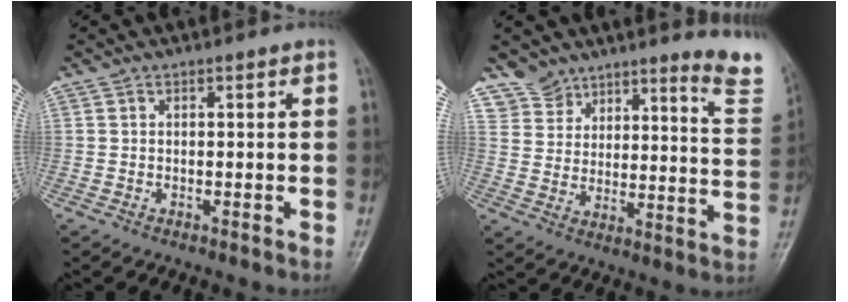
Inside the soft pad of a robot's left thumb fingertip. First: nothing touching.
{"total": 13.7, "force": [12.8, 4.3, 2.3], "torque": [0.017, -0.113, 0.166]}